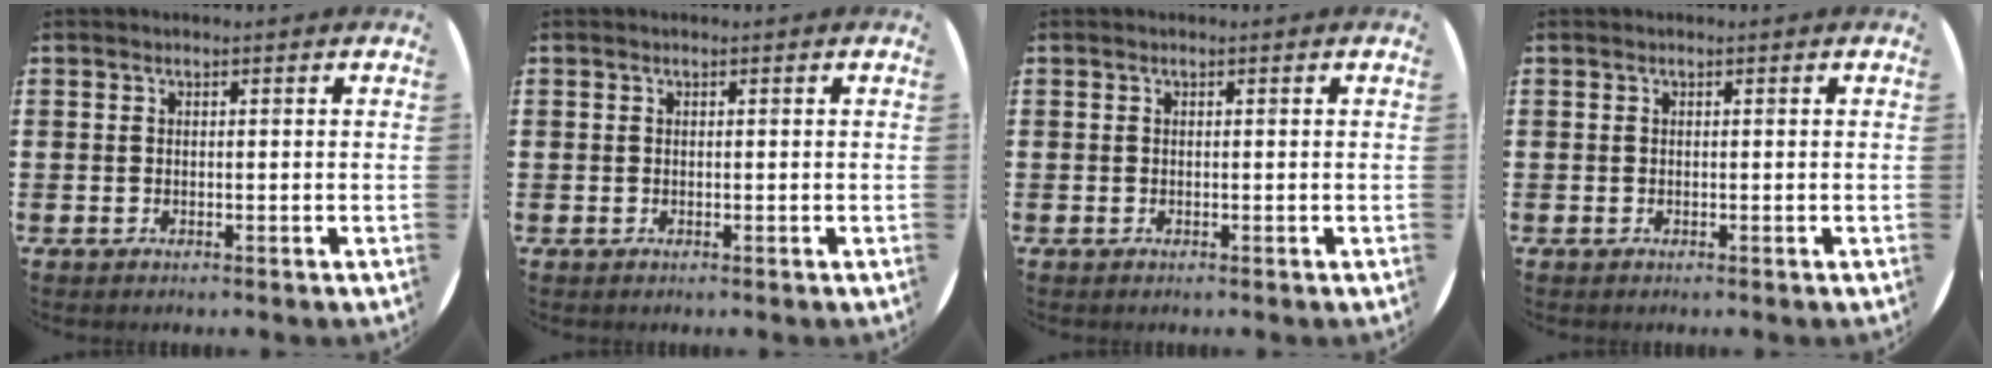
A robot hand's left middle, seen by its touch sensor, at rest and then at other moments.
{"total": 0.0}
{"total": 0.0}
{"total": 0.0}